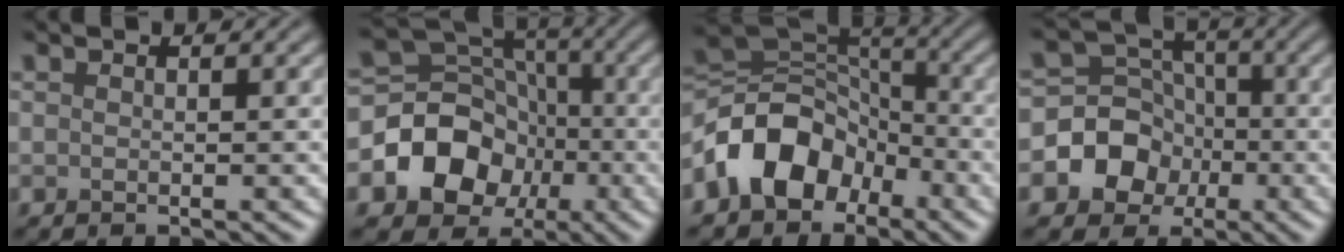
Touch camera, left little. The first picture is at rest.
{"total": 9.4, "force": [-2.9, 8.0, 4.1], "torque": [-0.062, 0.012, -0.079]}
{"total": 8.5, "force": [-4.1, 6.0, 4.4], "torque": [-0.065, 0.011, -0.087]}
{"total": 8.0, "force": [-2.5, 7.2, 2.4], "torque": [-0.025, 0.016, -0.074]}